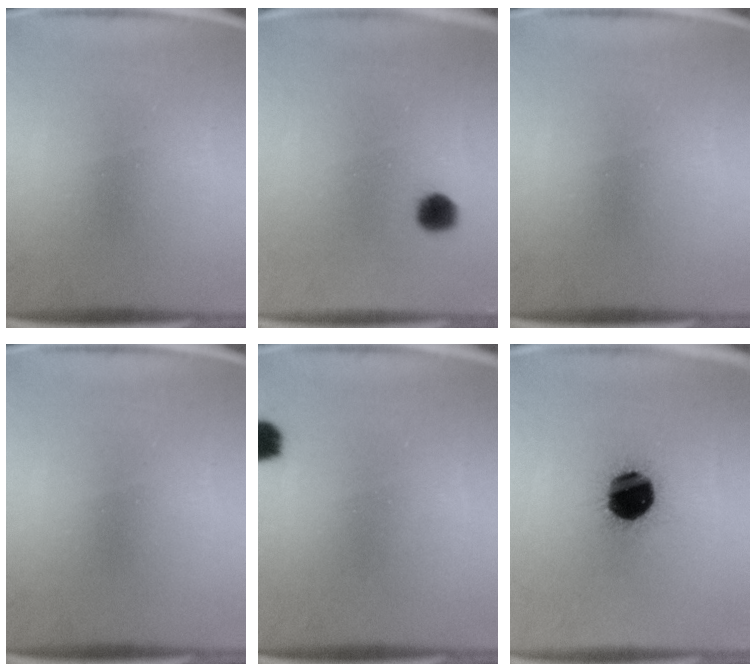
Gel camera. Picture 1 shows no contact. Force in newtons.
{"total": 2.2}
{"total": 0.0}
{"total": 0.0}
{"total": 3.8}
{"total": 19.9}